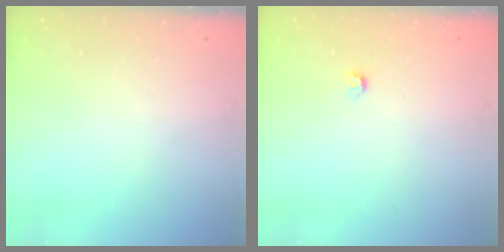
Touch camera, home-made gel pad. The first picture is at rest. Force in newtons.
{"total": 3.3, "press": 3.3, "slide": 0.7}